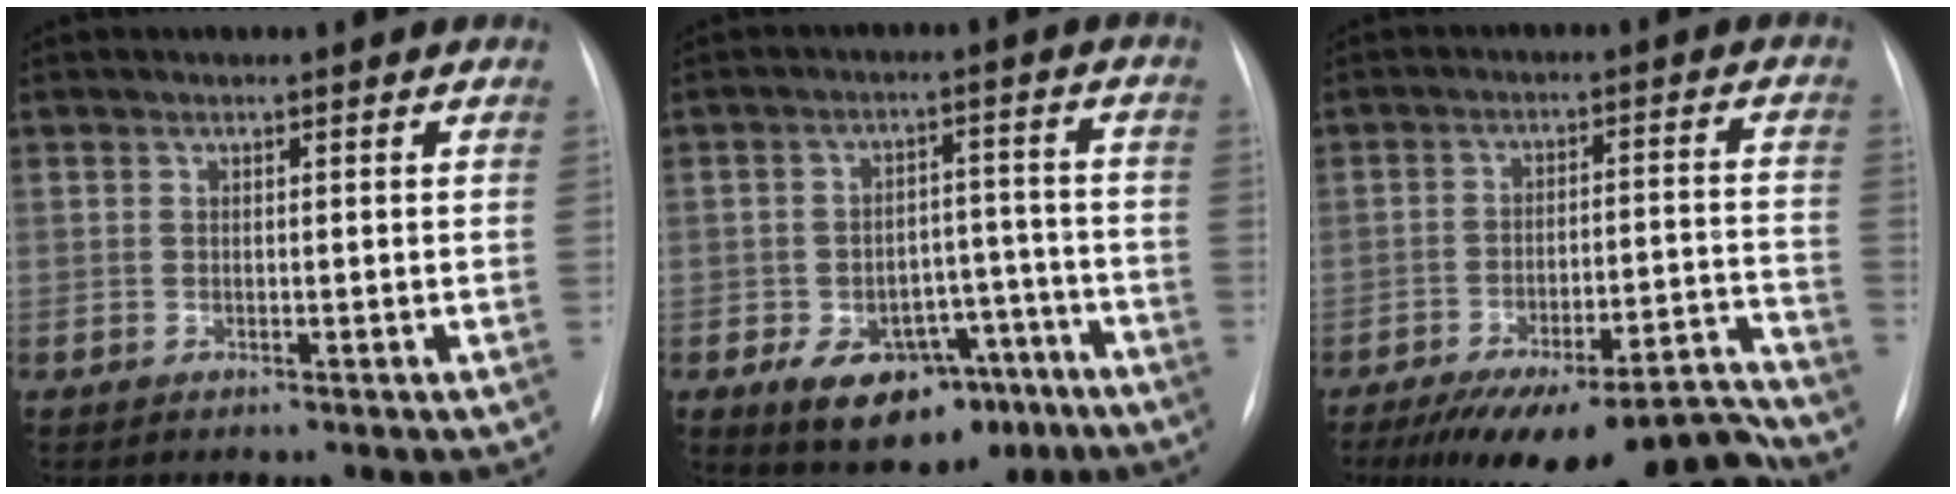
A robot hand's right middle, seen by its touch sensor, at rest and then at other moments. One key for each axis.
{"total": 12.3, "fx": -7.0, "fy": 7.2, "fz": 7.1, "tx": -0.089, "ty": 0.026, "tz": -0.091}
{"total": 20.2, "fx": -17.9, "fy": 2.9, "fz": 9.0, "tx": -0.082, "ty": 0.022, "tz": -0.258}